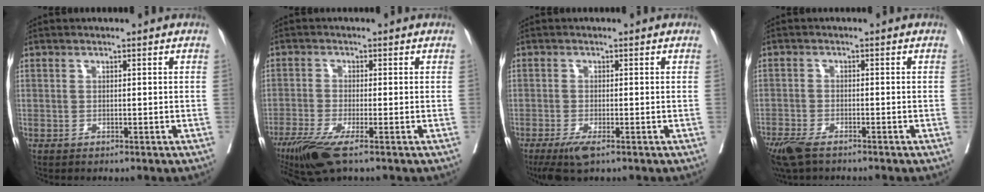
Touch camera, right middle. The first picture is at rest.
{"total": 6.4, "force": [-4.1, 0.7, 4.9], "torque": [-0.087, -0.017, -0.075]}
{"total": 4.0, "force": [-2.5, 0.7, 3.1], "torque": [-0.059, -0.013, -0.043]}
{"total": 5.9, "force": [-4.5, 1.5, 3.5], "torque": [-0.065, -0.014, -0.081]}